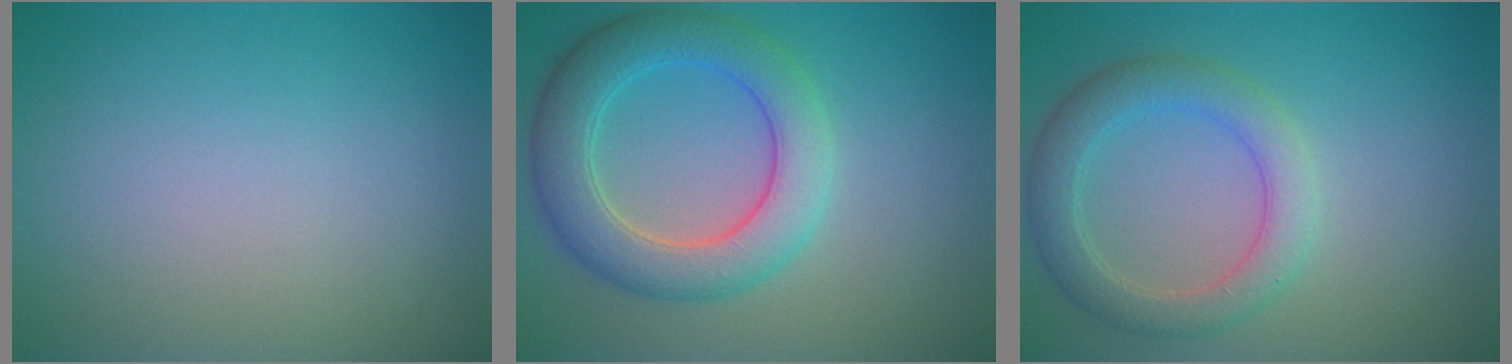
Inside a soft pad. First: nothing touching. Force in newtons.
{"total": 6.1, "press": 6.1, "slide": 0.2}
{"total": 4.0, "press": 4.0, "slide": 0.2}